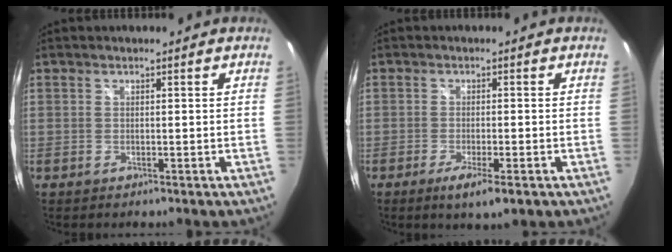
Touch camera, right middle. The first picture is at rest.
{"total": 4.9, "force": [-2.7, 0.6, 4.1], "torque": [-0.079, -0.016, -0.043]}